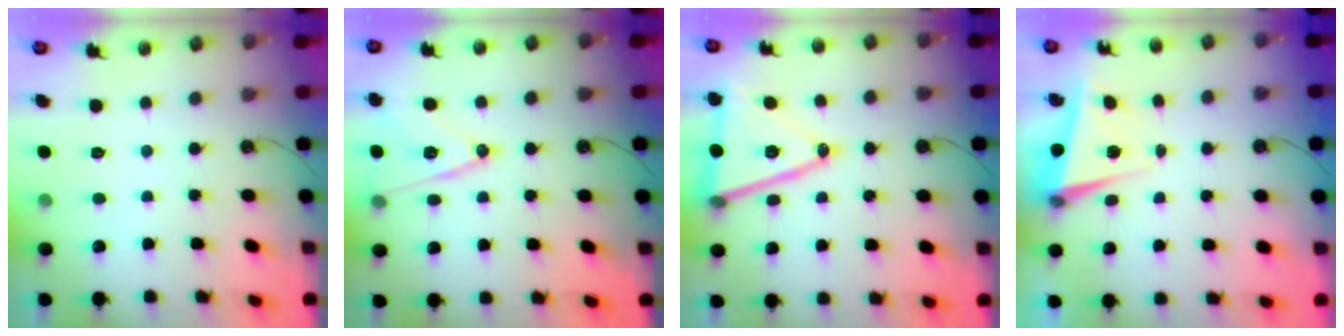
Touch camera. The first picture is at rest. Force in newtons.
{"total": 13.8, "press": 13.3, "slide": 3.4}
{"total": 16.6, "press": 16.1, "slide": 3.8}
{"total": 5.4, "press": 5.3, "slide": 1.2}